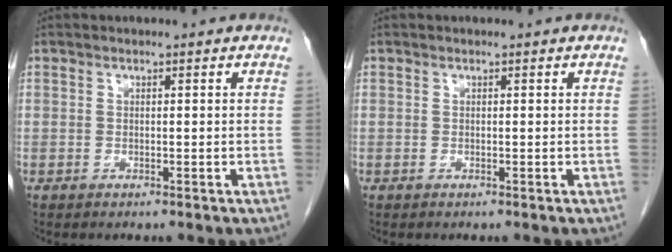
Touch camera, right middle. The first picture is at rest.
{"total": 0.0}